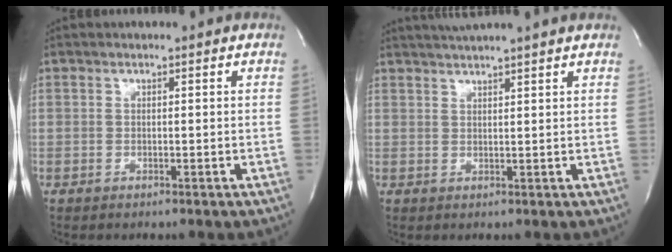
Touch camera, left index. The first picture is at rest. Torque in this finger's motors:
{"motor_torque": [0.31, -0.30, 0.40, 0.12]}